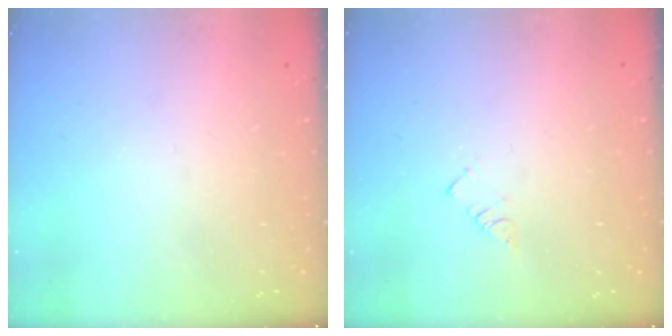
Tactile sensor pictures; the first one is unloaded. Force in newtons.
{"total": 3.0, "press": 2.9, "slide": 0.4}